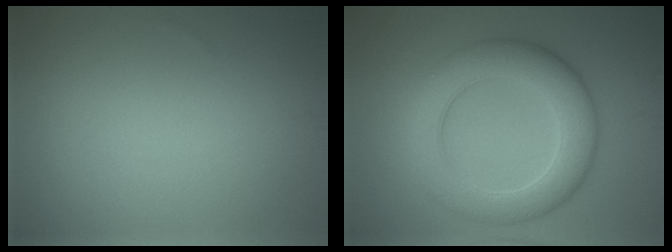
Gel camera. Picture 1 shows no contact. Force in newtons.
{"total": 7.6, "press": 7.6, "slide": 0.1}